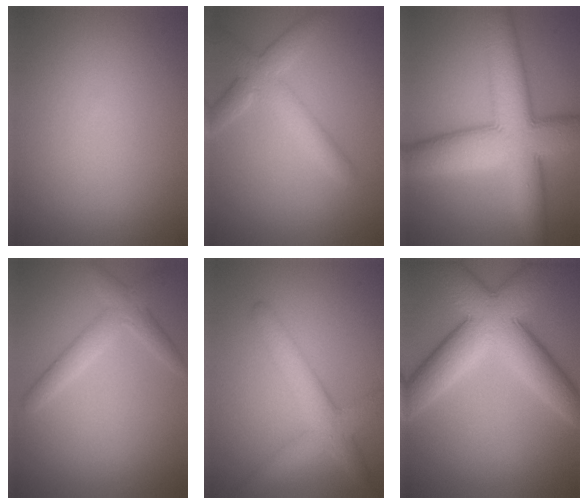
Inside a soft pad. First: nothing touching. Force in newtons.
{"total": 4.0, "press": 4.0, "slide": 0.3}
{"total": 11.3, "press": 11.3, "slide": 0.2}
{"total": 2.7, "press": 2.7, "slide": 0.1}
{"total": 4.6, "press": 4.6, "slide": 0.2}
{"total": 9.4, "press": 9.3, "slide": 0.2}